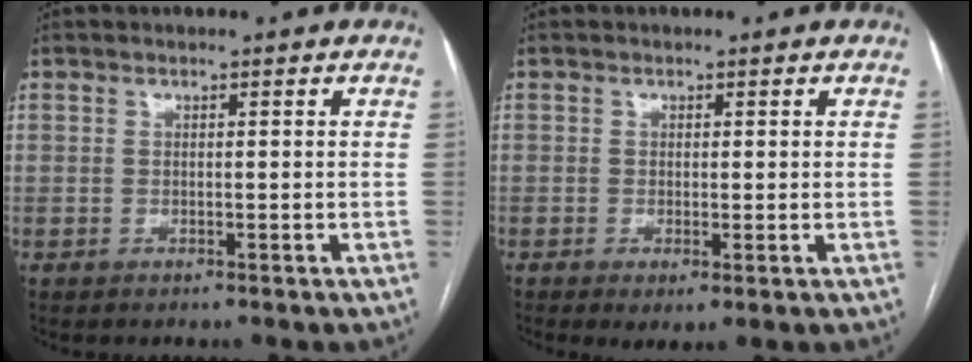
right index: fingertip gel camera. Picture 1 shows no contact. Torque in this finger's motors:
{"motor_torque": [1.33, -0.81, 0.32, 0.08]}